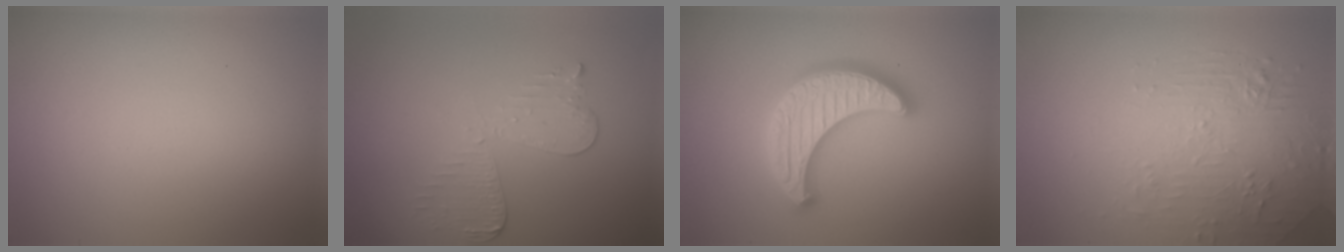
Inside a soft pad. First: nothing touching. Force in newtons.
{"total": 2.9, "press": 2.6, "slide": 1.4}
{"total": 5.1, "press": 5.0, "slide": 1.0}
{"total": 2.1, "press": 1.5, "slide": 1.5}